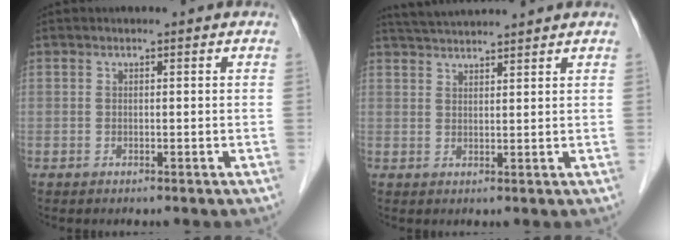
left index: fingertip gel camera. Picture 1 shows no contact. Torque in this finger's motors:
{"motor_torque": [-0.05, -0.77, 0.27, 0.13]}